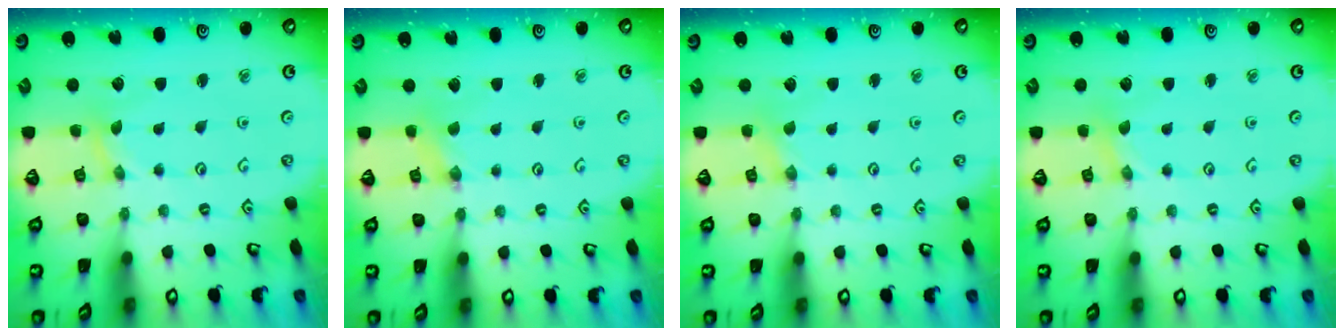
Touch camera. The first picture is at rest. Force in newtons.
{"total": 0.0}
{"total": 0.0}
{"total": 0.0}